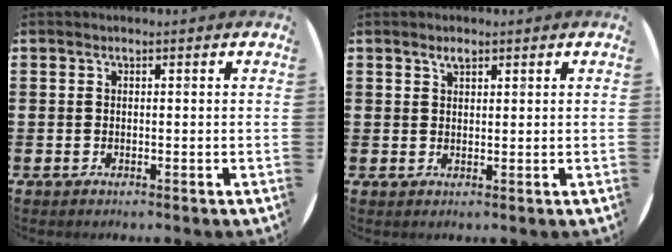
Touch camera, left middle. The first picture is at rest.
{"total": 1.4, "force": [1.1, 0.6, 0.6], "torque": [-0.005, 0.001, 0.018]}